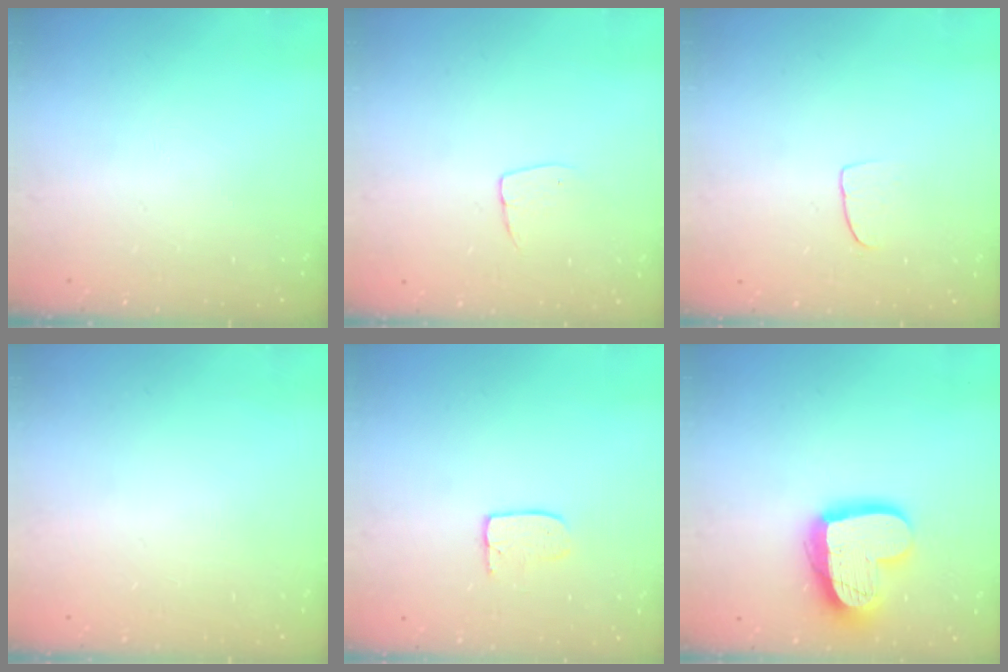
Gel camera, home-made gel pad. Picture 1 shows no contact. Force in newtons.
{"total": 5.0, "press": 5.0, "slide": 0.3}
{"total": 5.9, "press": 5.9, "slide": 0.4}
{"total": 0.0}
{"total": 3.3, "press": 3.3, "slide": 0.1}
{"total": 17.8, "press": 17.7, "slide": 1.7}